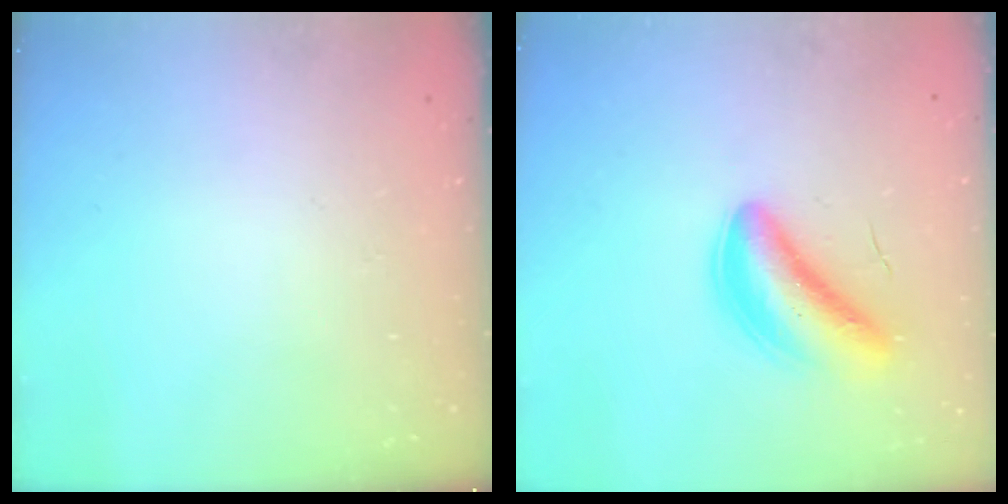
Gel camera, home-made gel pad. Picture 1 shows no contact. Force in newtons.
{"total": 5.9, "press": 5.7, "slide": 1.5}